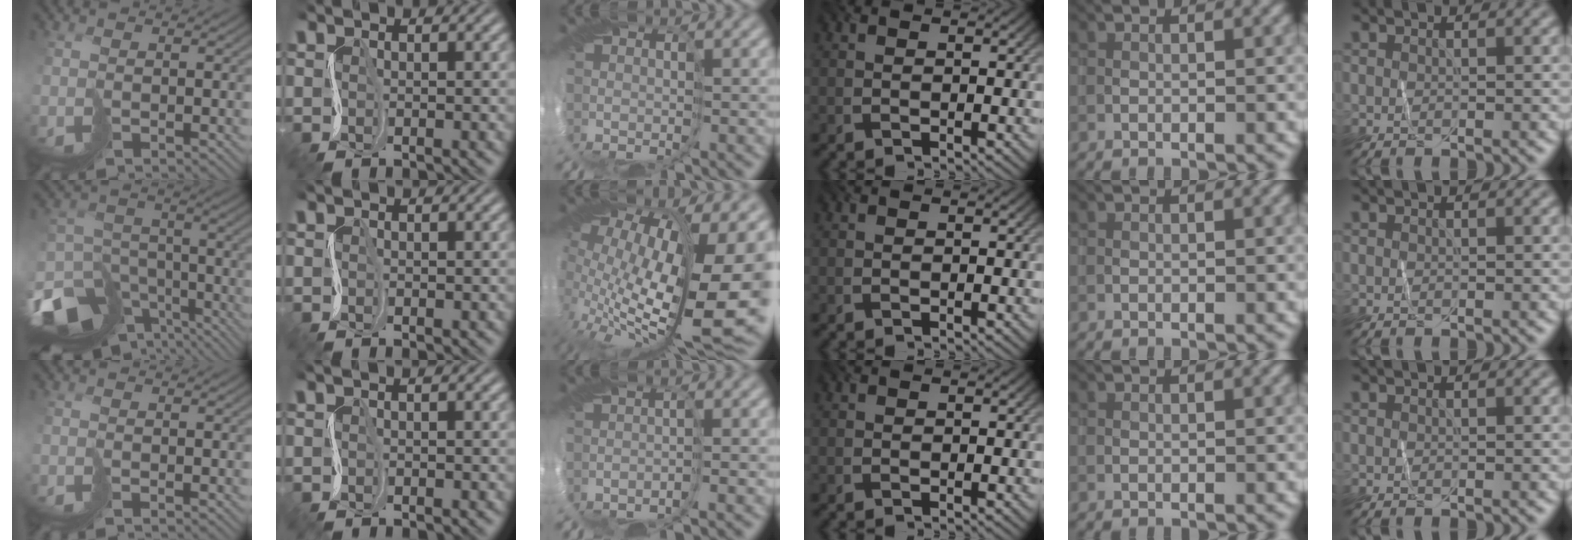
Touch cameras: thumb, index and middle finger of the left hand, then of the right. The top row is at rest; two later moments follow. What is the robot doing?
{"motion": "cut", "object": "paper"}